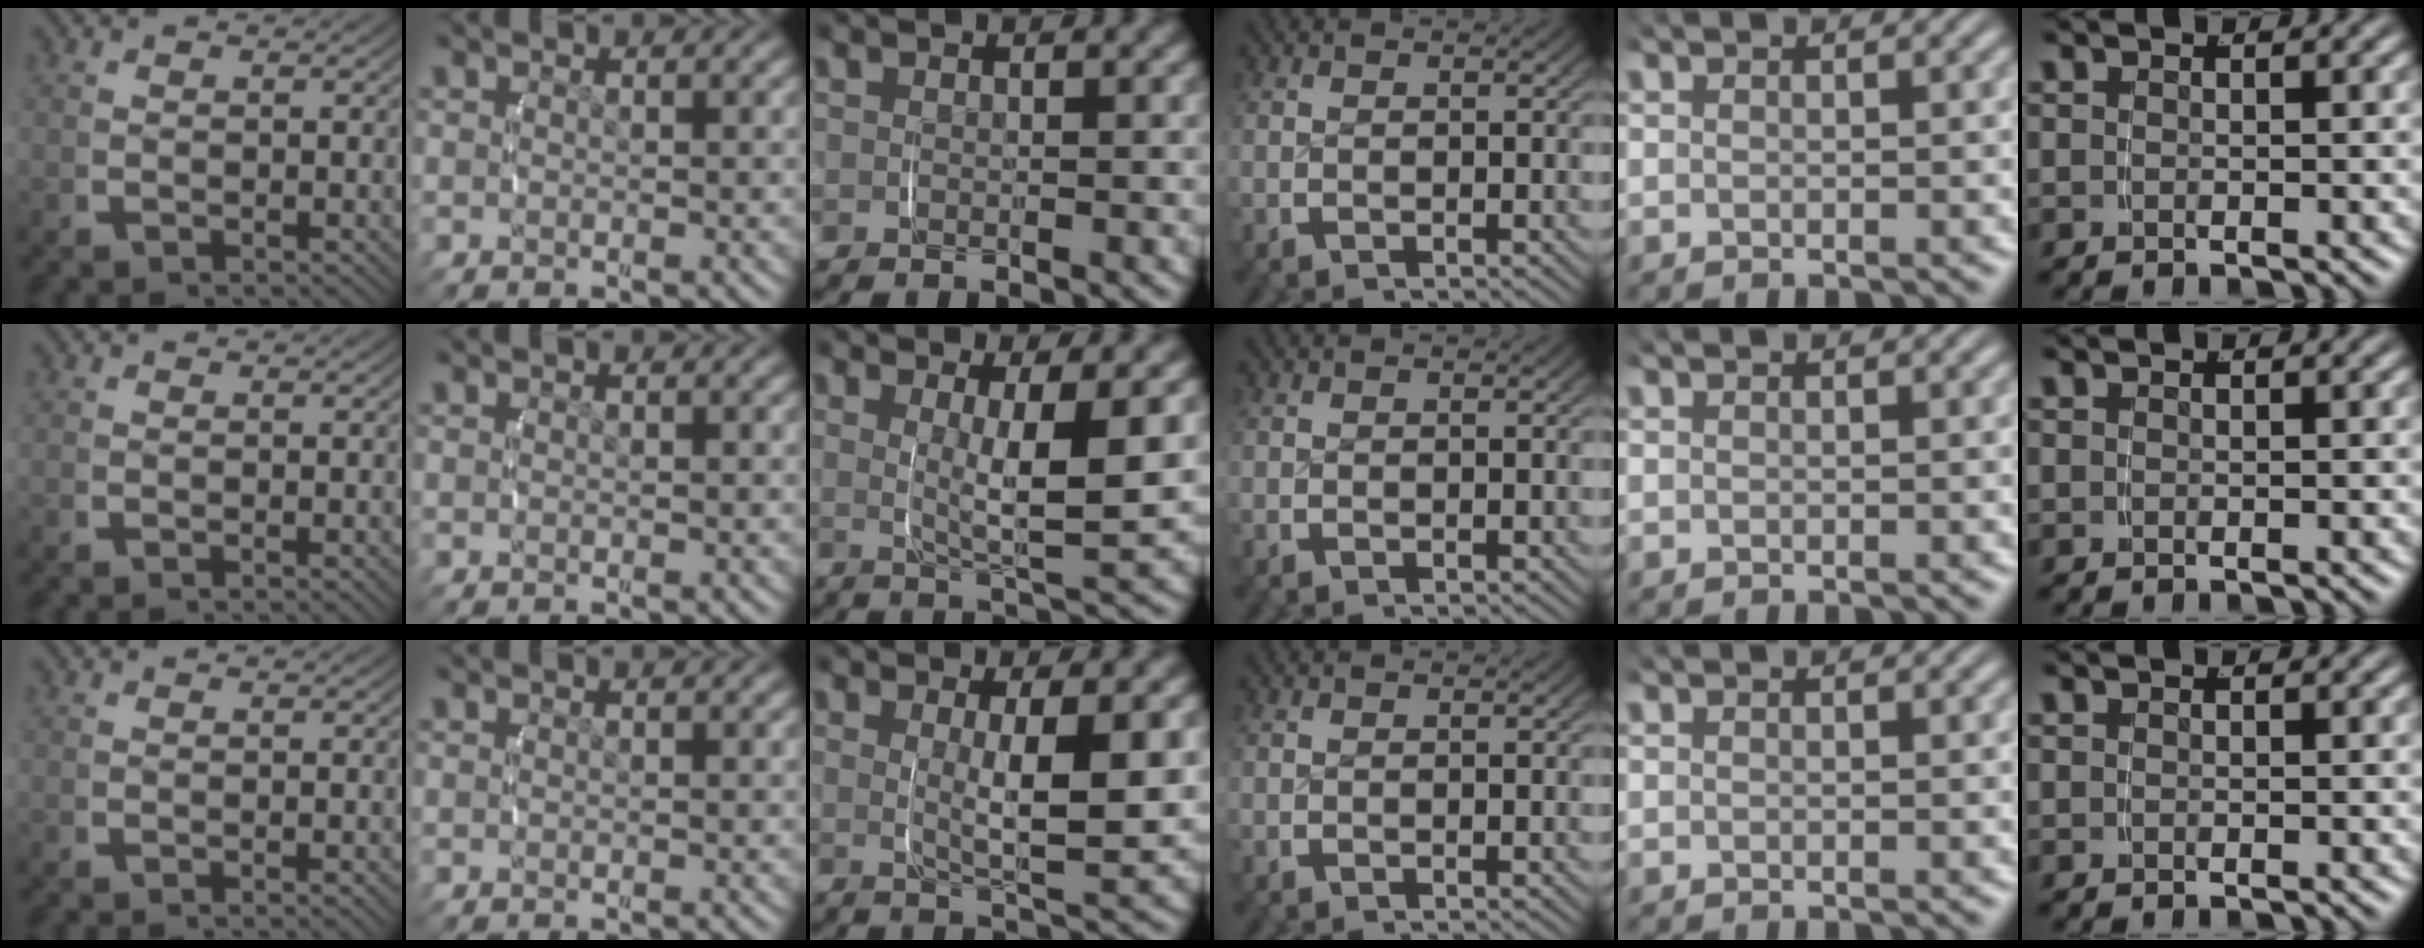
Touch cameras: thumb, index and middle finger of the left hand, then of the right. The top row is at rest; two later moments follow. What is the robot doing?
{"motion": "lift_and_place", "object": "measuring cup"}